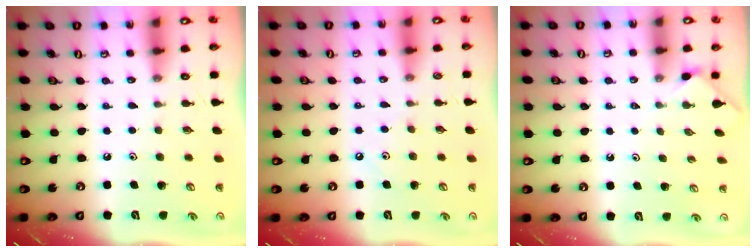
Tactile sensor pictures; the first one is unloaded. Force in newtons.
{"total": 3.0, "press": 3.0, "slide": 0.4}
{"total": 1.0, "press": 0.9, "slide": 0.3}